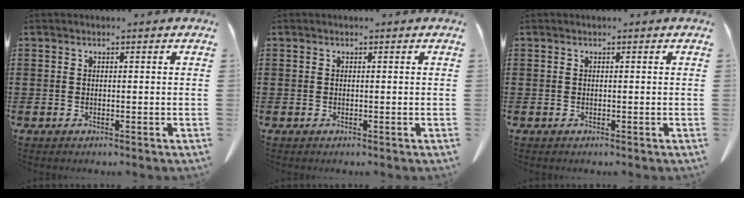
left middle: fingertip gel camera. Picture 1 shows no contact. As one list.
[{"total": 0.0}, {"total": 0.0}]